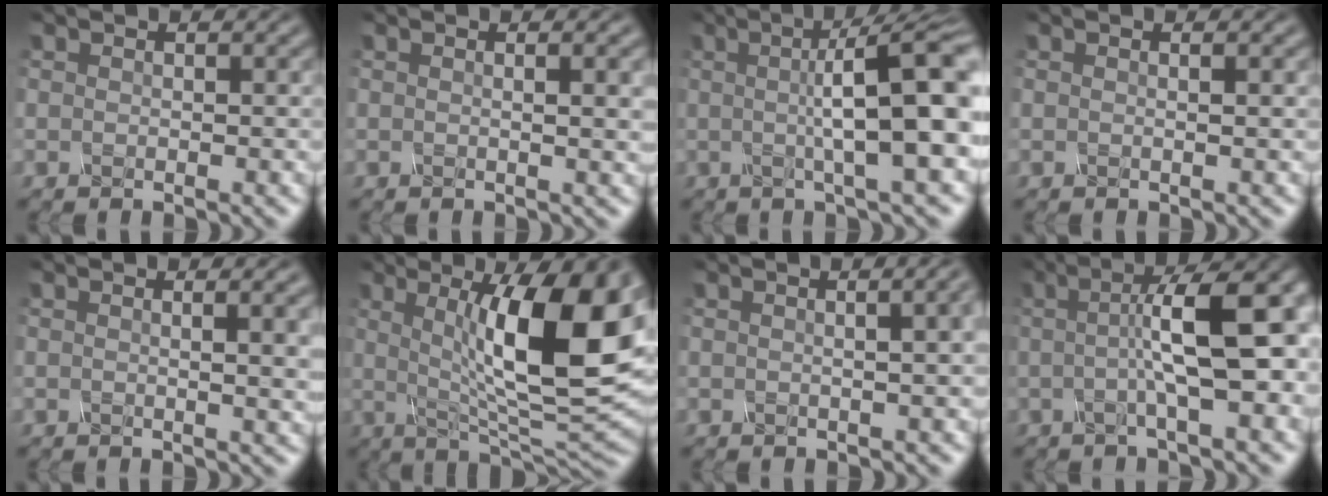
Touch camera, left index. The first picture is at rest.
{"total": 3.5, "force": [0.5, 1.2, 3.2], "torque": [-0.027, 0.009, -0.003]}
{"total": 10.1, "force": [0.8, 2.0, 9.9], "torque": [-0.122, 0.013, 0.005]}
{"total": 1.1, "force": [0.1, 0.4, 1.0], "torque": [-0.011, 0.003, -0.005]}
{"total": 5.2, "force": [0.8, 2.0, 4.8], "torque": [-0.033, 0.017, 0.001]}
{"total": 12.7, "force": [2.1, 3.1, 12.1], "torque": [-0.175, 0.003, 0.040]}
{"total": 7.1, "force": [1.5, 3.7, 5.9], "torque": [-0.012, 0.050, -0.024]}
{"total": 9.0, "force": [0.5, 1.8, 8.8], "torque": [-0.114, 0.016, -0.001]}